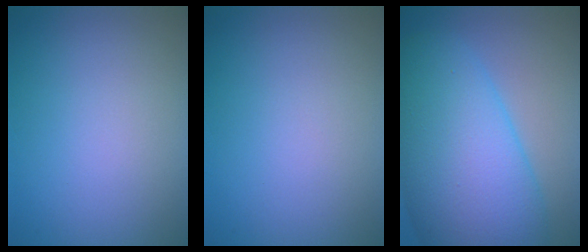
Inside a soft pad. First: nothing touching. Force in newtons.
{"total": 0.0}
{"total": 13.8, "press": 13.8, "slide": 0.3}